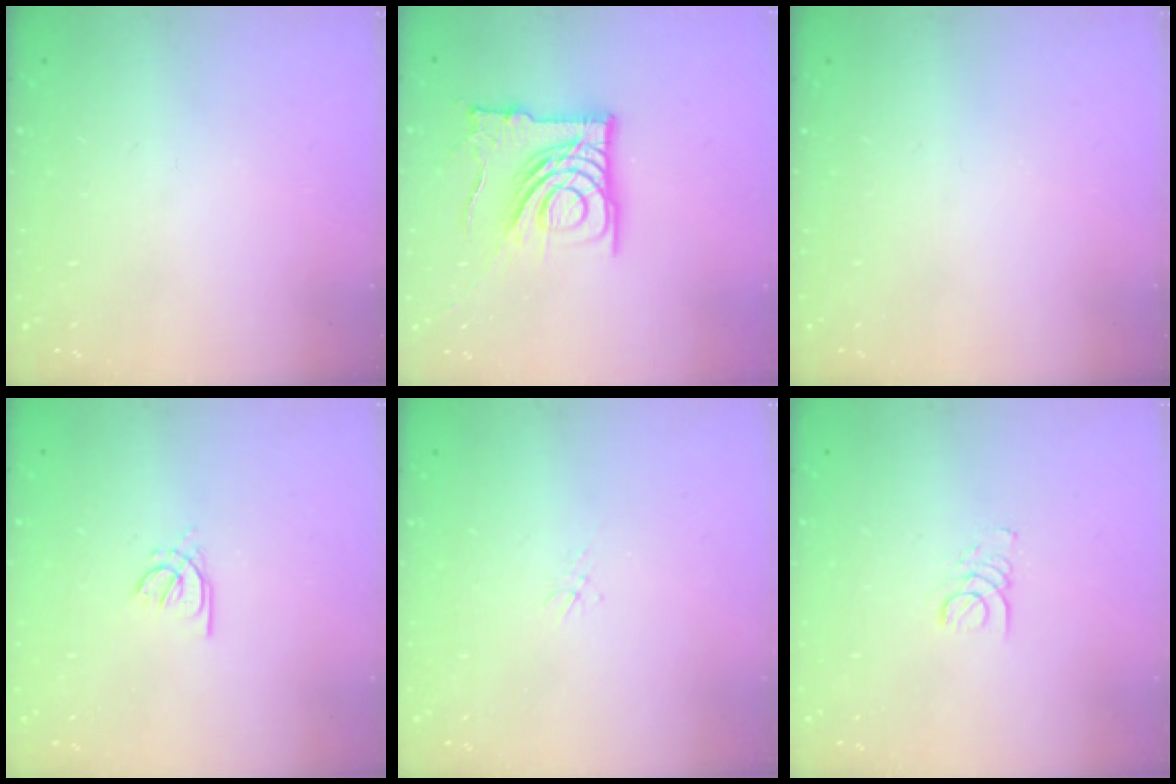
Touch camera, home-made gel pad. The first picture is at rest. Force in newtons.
{"total": 15.9, "press": 15.9, "slide": 1.7}
{"total": 0.0}
{"total": 2.4, "press": 2.4, "slide": 0.6}
{"total": 1.2, "press": 1.1, "slide": 0.3}
{"total": 1.6, "press": 1.6, "slide": 0.1}